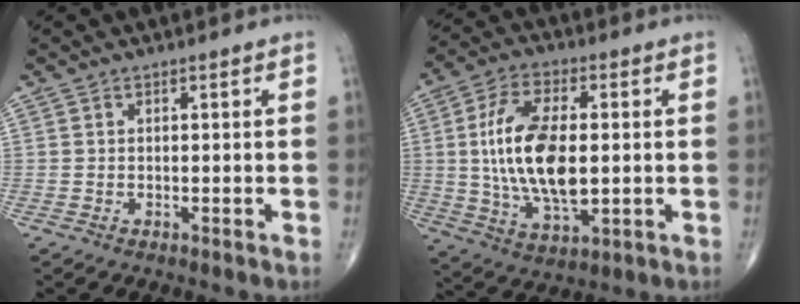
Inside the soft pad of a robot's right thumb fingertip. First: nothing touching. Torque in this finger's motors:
{"motor_torque": [0.42, 2.45, 1.69, 0.51, 0.57]}